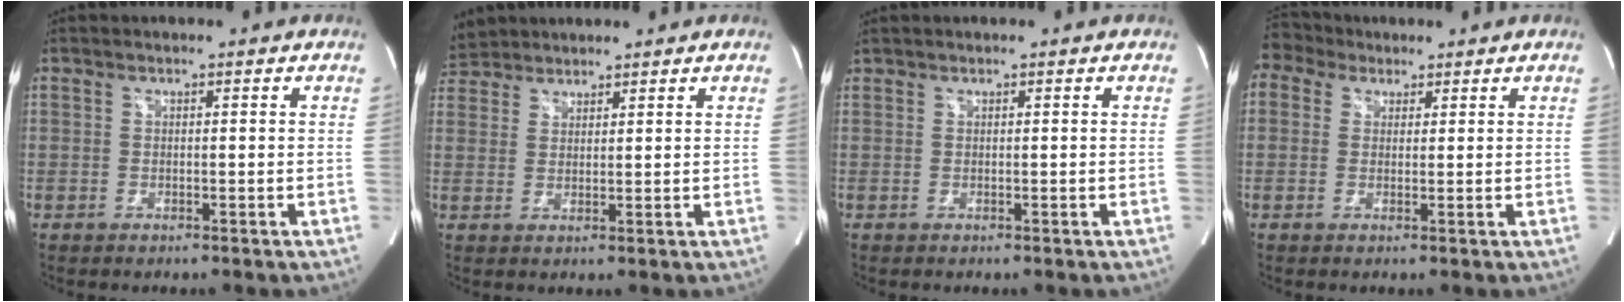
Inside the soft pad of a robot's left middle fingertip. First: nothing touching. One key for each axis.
{"total": 5.0, "fx": 4.7, "fy": 1.7, "fz": 0.0, "tx": -0.008, "ty": 0.021, "tz": 0.094}
{"total": 0.5, "fx": 0.3, "fy": -0.4, "fz": 0.0, "tx": -0.022, "ty": 0.022, "tz": 0.018}
{"total": 3.8, "fx": 2.9, "fy": 2.4, "fz": -0.1, "tx": -0.008, "ty": 0.028, "tz": 0.055}